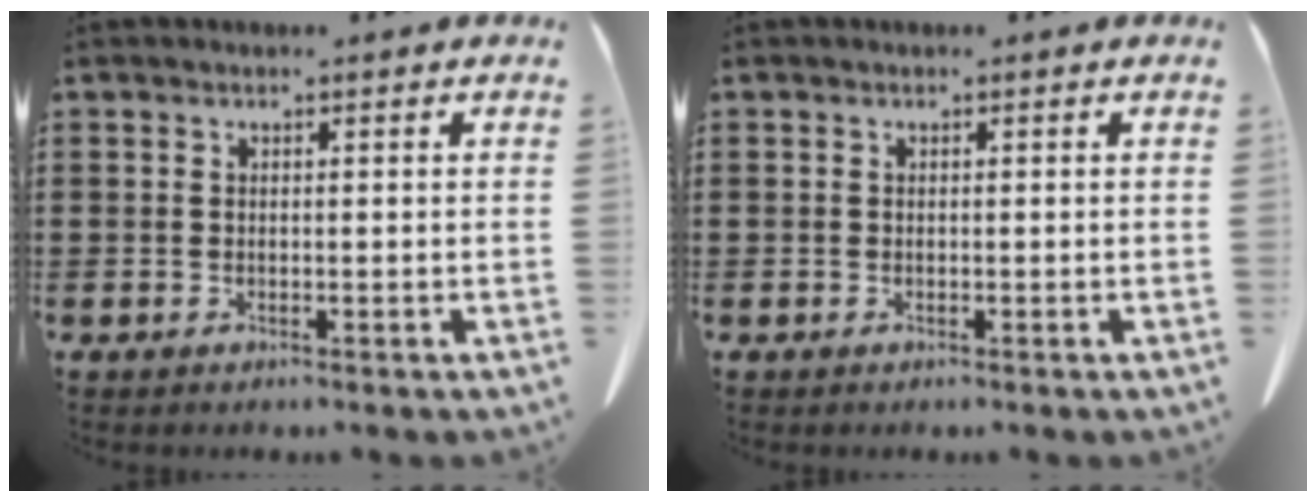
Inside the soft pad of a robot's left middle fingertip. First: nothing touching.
{"total": 0.0}